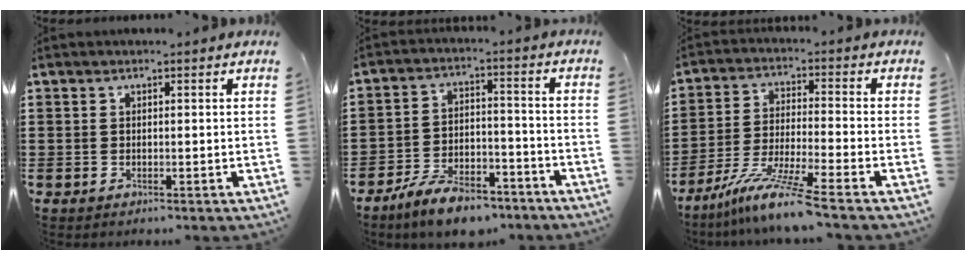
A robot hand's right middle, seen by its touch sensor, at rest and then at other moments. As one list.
[{"total": 8.6, "force": [-7.6, 2.4, 3.4], "torque": [-0.063, 0.024, -0.143]}, {"total": 9.4, "force": [-7.7, -0.3, 5.5], "torque": [-0.116, -0.010, -0.154]}]